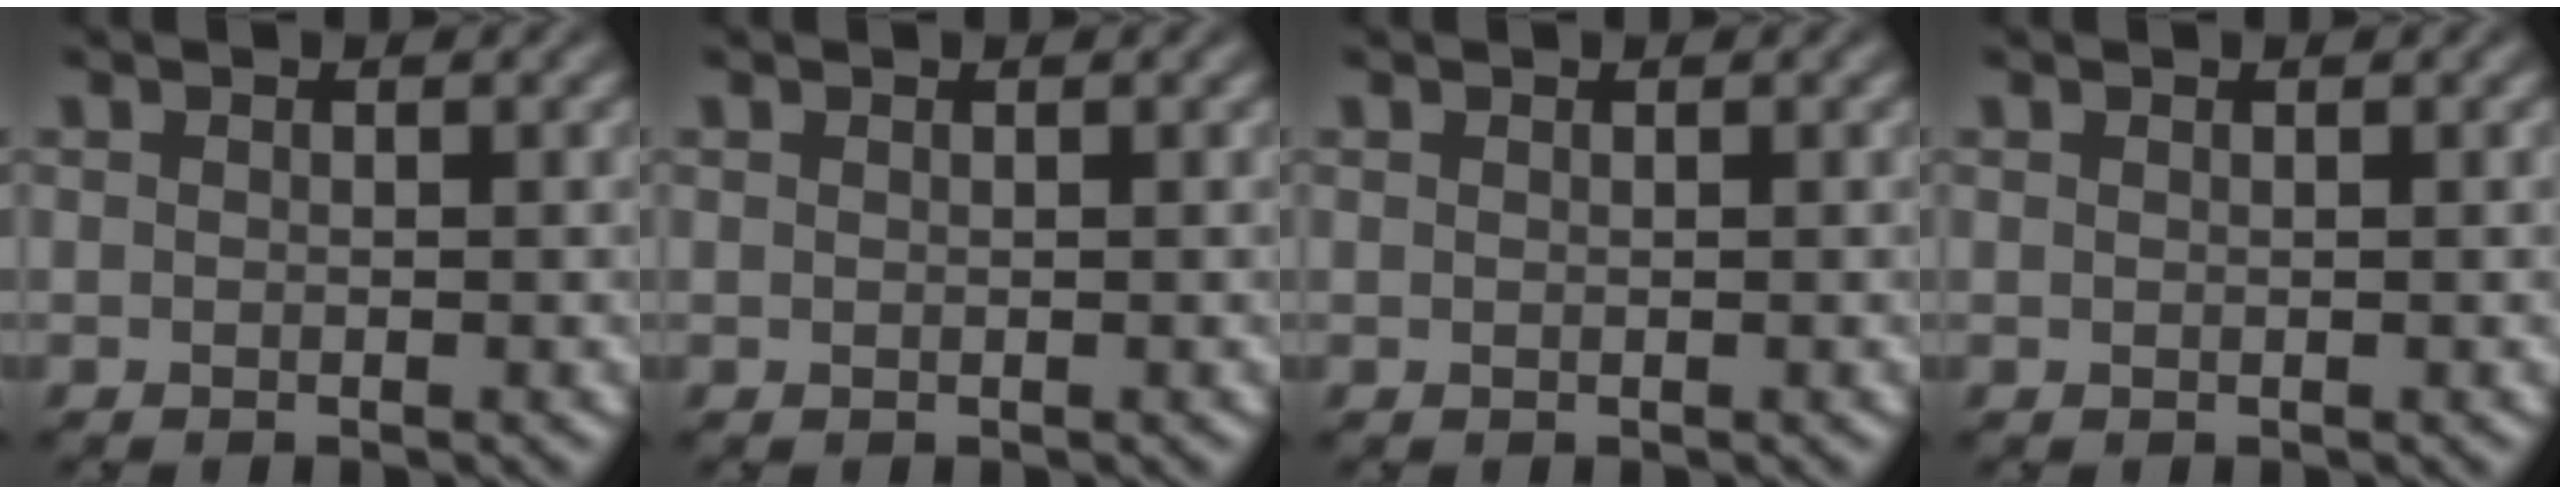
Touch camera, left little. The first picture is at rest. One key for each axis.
{"total": 0.0}
{"total": 0.0}
{"total": 0.0}